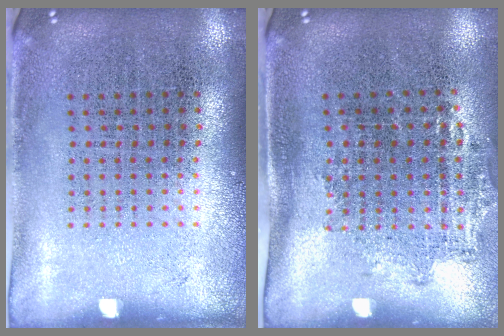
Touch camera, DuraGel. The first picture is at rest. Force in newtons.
{"total": 1.3, "press": 1.0, "slide": 0.8}